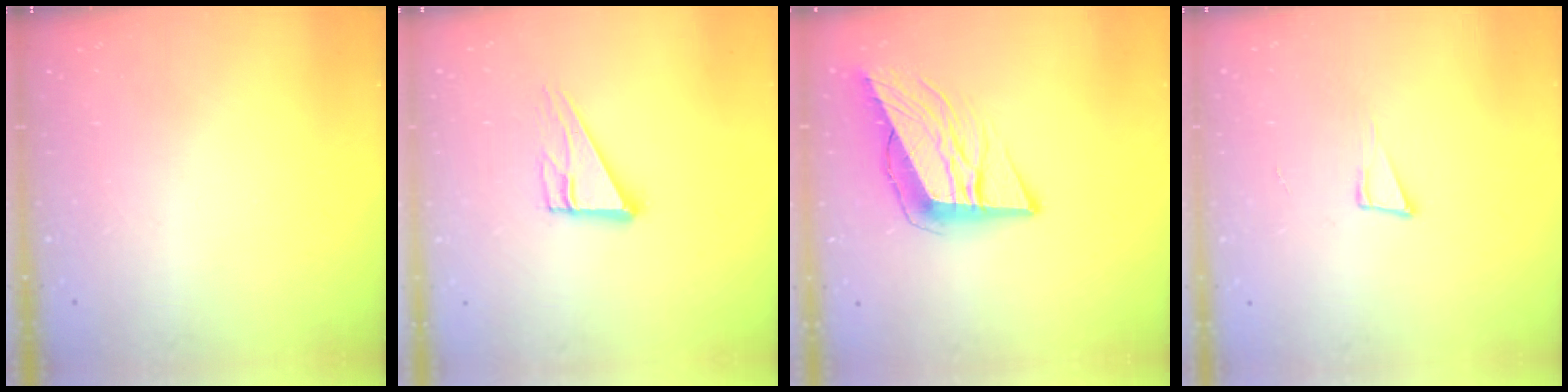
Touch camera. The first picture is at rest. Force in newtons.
{"total": 10.0, "press": 10.0, "slide": 0.5}
{"total": 12.0, "press": 11.6, "slide": 3.3}
{"total": 5.7, "press": 4.5, "slide": 3.4}